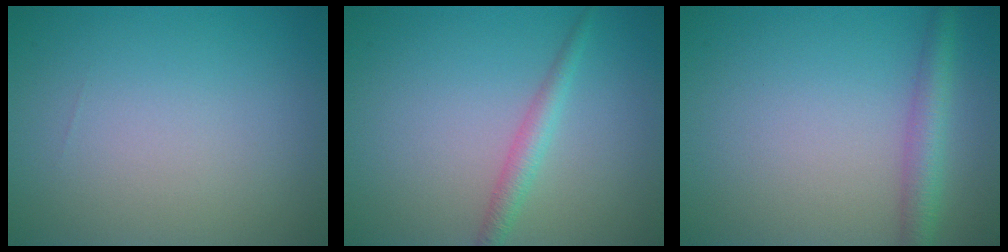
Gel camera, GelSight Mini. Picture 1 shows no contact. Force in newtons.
{"total": 1.9, "press": 1.9, "slide": 0.1}
{"total": 3.0, "press": 3.0, "slide": 0.1}